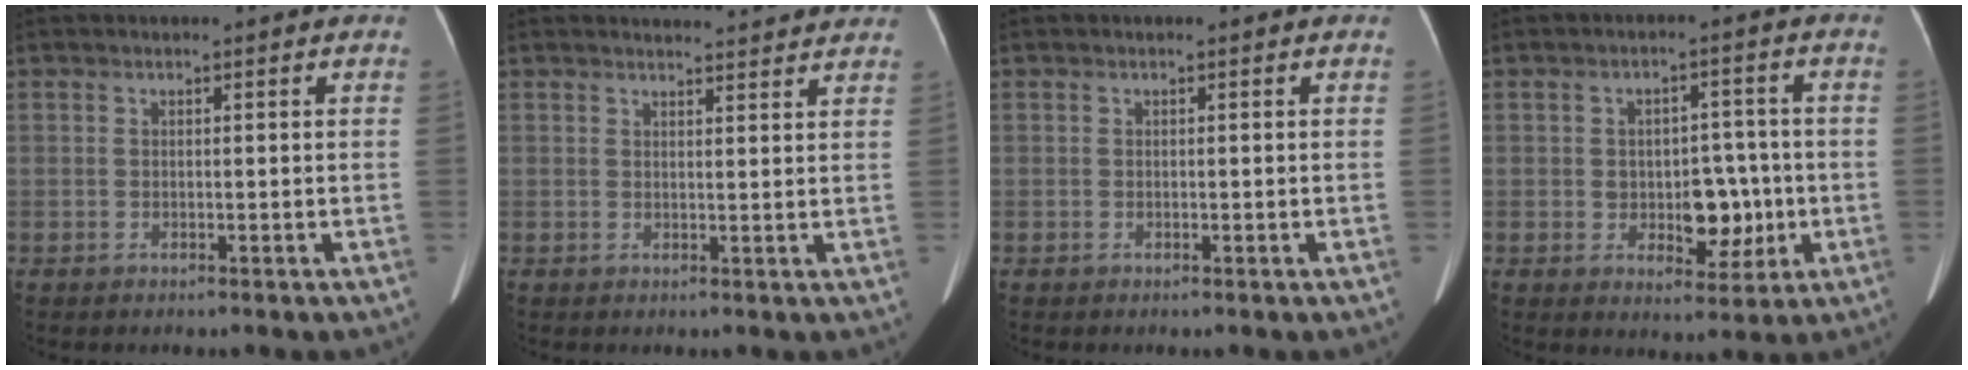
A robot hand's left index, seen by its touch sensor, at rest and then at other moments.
{"total": 7.2, "force": [7.0, 0.4, 1.4], "torque": [-0.016, 0.012, 0.070]}
{"total": 0.0}
{"total": 6.8, "force": [-1.0, 4.2, 5.2], "torque": [-0.067, 0.011, -0.008]}